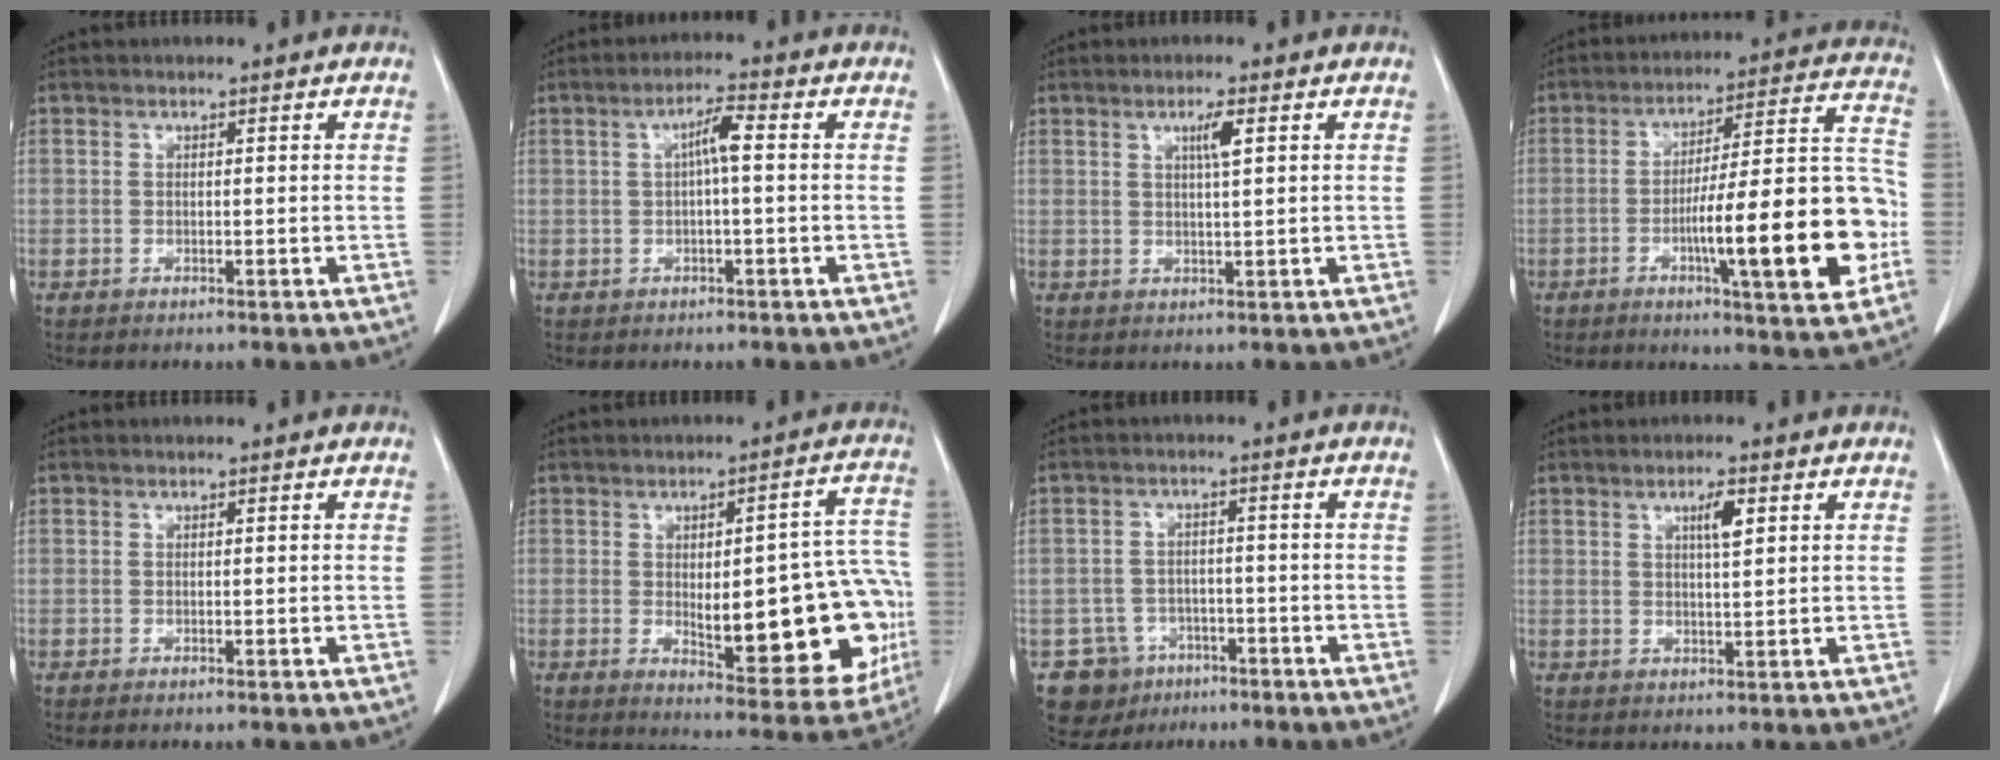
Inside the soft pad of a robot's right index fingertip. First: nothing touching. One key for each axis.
{"total": 3.6, "fx": 0.3, "fy": 0.3, "fz": 3.5, "tx": -0.064, "ty": 0.009, "tz": 0.007}
{"total": 2.7, "fx": 1.1, "fy": 0.0, "fz": 2.5, "tx": -0.045, "ty": -0.001, "tz": 0.019}
{"total": 19.4, "fx": -5.4, "fy": 2.4, "fz": 18.5, "tx": -0.243, "ty": 0.020, "tz": -0.073}
{"total": 0.8, "fx": -0.7, "fy": 0.0, "fz": 0.4, "tx": -0.008, "ty": -0.001, "tz": -0.008}
{"total": 21.2, "fx": -2.9, "fy": 6.5, "fz": 20.0, "tx": -0.180, "ty": 0.026, "tz": -0.008}
{"total": 6.8, "fx": -3.6, "fy": 5.7, "fz": 0.3, "tx": -0.007, "ty": 0.011, "tz": -0.047}
{"total": 3.2, "fx": 1.3, "fy": 0.5, "fz": 2.9, "tx": -0.049, "ty": 0.000, "tz": 0.022}